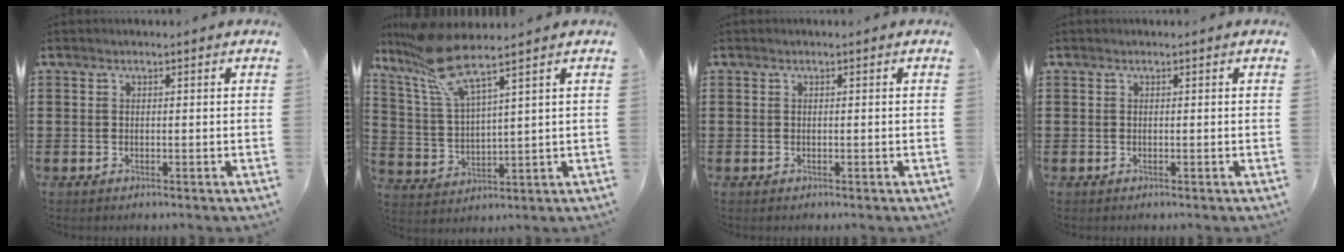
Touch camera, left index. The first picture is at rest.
{"total": 9.5, "force": [7.5, 1.3, 5.7], "torque": [-0.144, -0.027, 0.132]}
{"total": 0.0}
{"total": 0.0}